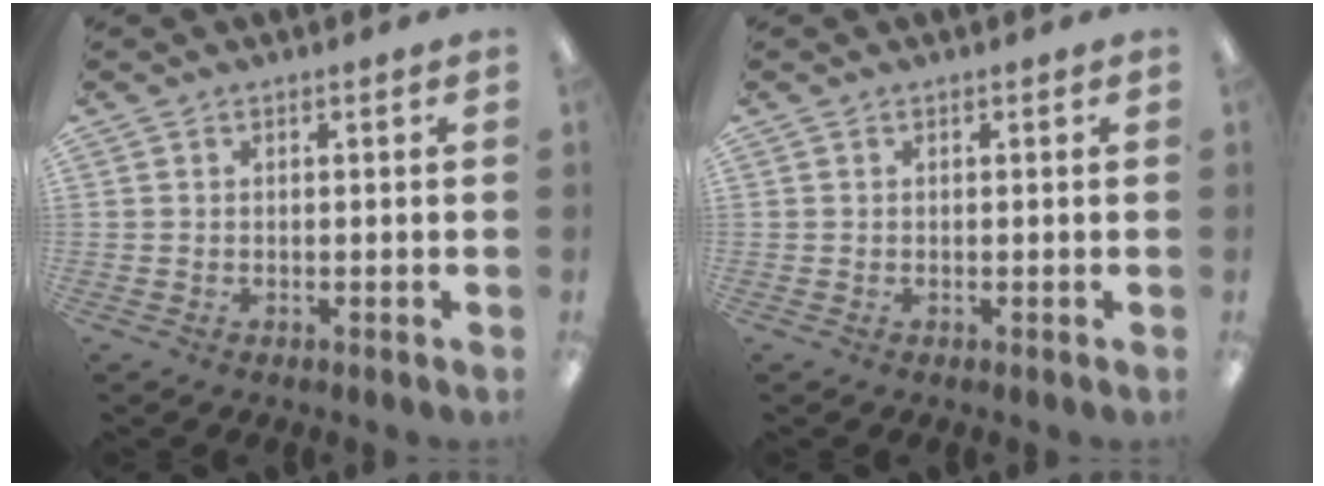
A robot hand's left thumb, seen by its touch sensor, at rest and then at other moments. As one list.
[{"total": 0.0}]